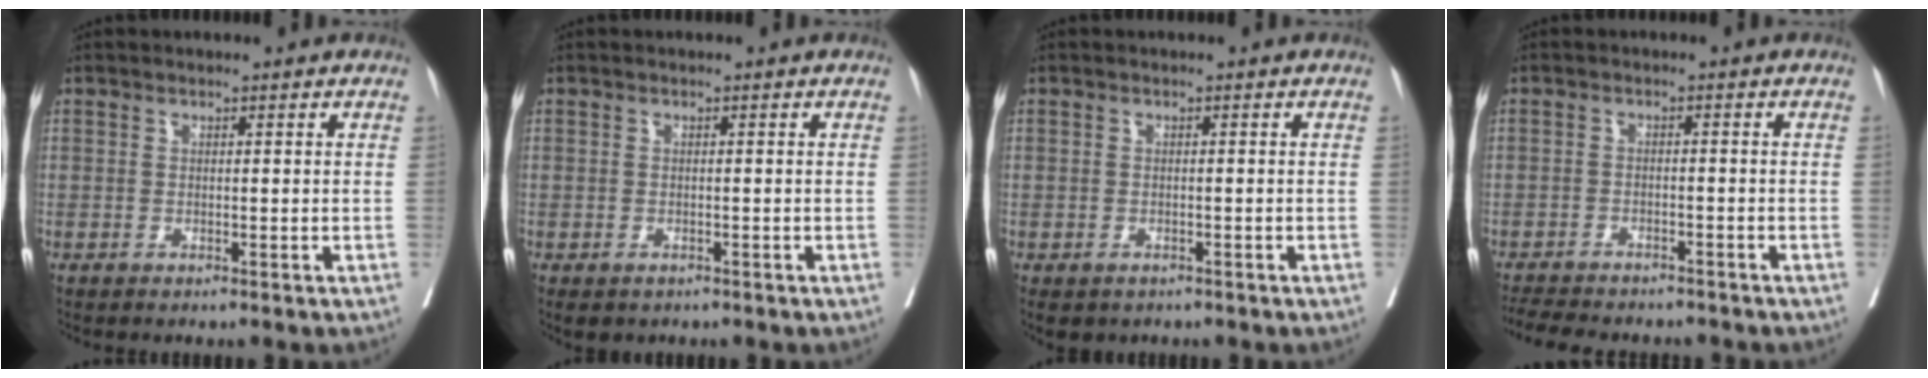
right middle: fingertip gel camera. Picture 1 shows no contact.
{"total": 2.0, "force": [-1.3, 1.3, 0.7], "torque": [-0.012, -0.004, -0.015]}
{"total": 3.9, "force": [-2.6, 2.6, 1.3], "torque": [-0.022, -0.005, -0.033]}
{"total": 10.5, "force": [-9.5, 2.7, 3.8], "torque": [-0.070, -0.006, -0.132]}